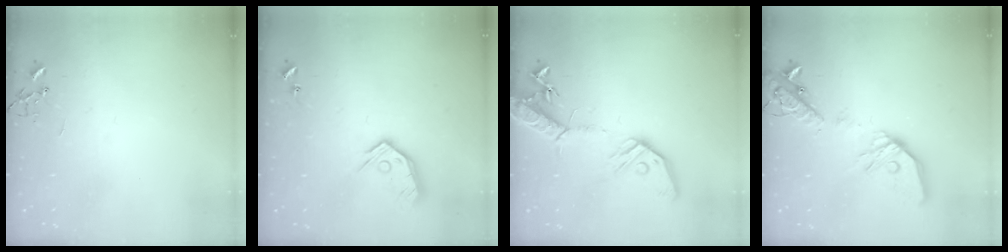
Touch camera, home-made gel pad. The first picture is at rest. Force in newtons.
{"total": 12.2, "press": 12.1, "slide": 1.5}
{"total": 16.6, "press": 16.2, "slide": 3.2}
{"total": 20.2, "press": 20.0, "slide": 3.0}